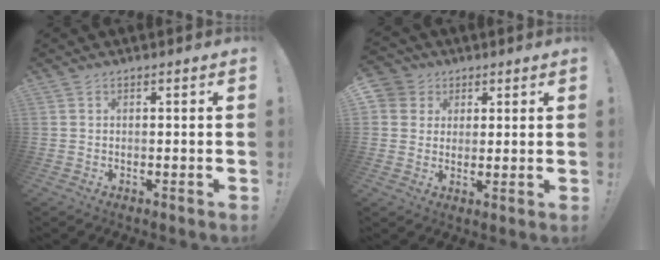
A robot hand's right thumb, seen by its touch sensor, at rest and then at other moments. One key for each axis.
{"total": 5.5, "fx": 2.2, "fy": 5.0, "fz": 1.1, "tx": -0.013, "ty": -0.013, "tz": 0.044}